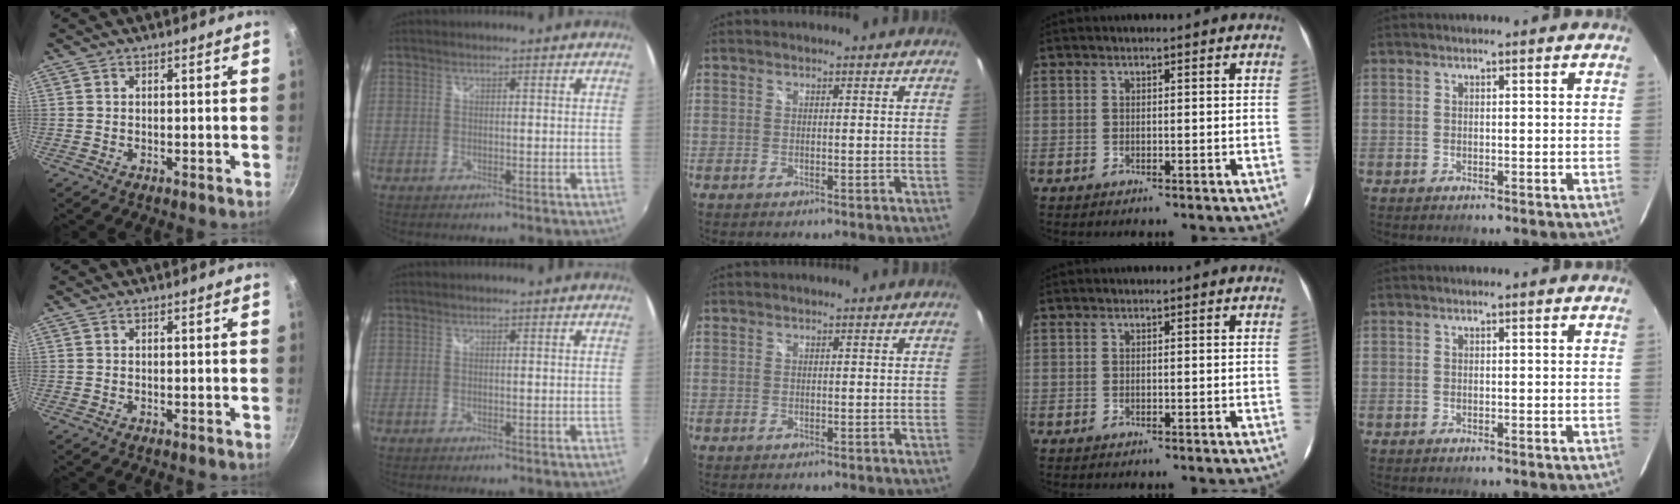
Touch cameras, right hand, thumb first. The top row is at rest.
{}